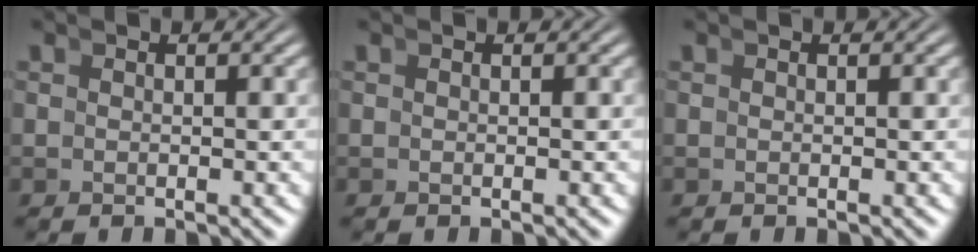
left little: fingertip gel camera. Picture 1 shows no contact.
{"total": 0.0}
{"total": 0.0}